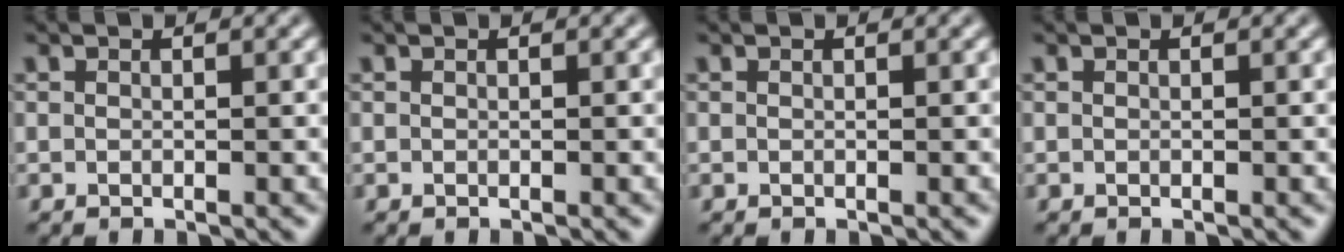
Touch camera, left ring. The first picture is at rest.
{"total": 0.0}
{"total": 0.0}
{"total": 0.0}